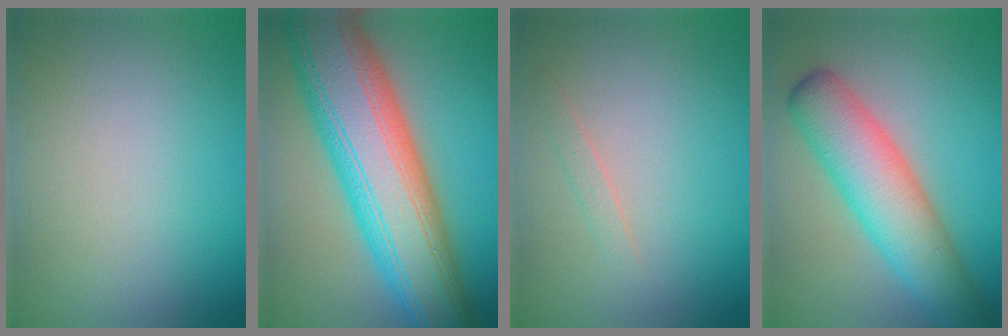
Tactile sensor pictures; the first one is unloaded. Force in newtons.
{"total": 13.9, "press": 13.8, "slide": 0.7}
{"total": 0.9, "press": 0.9, "slide": 0.0}
{"total": 7.2, "press": 7.2, "slide": 0.2}